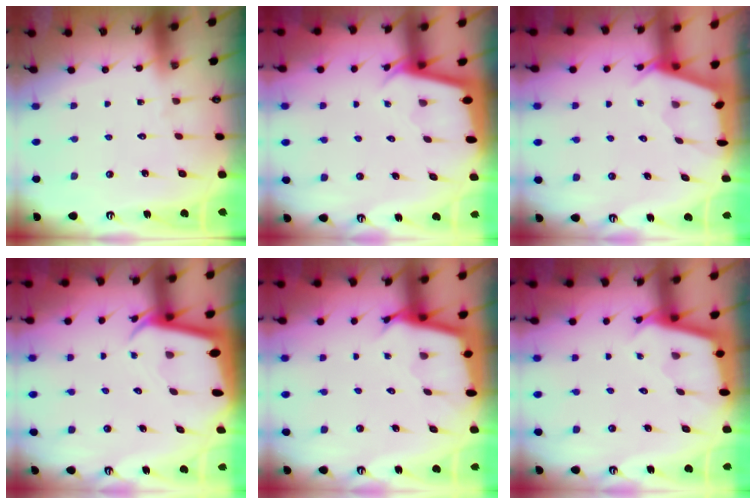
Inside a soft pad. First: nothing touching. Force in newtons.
{"total": 2.3, "press": 2.3, "slide": 0.1}
{"total": 2.6, "press": 2.5, "slide": 0.3}
{"total": 2.8, "press": 2.8, "slide": 0.1}
{"total": 2.7, "press": 2.7, "slide": 0.1}
{"total": 2.3, "press": 2.3, "slide": 0.2}